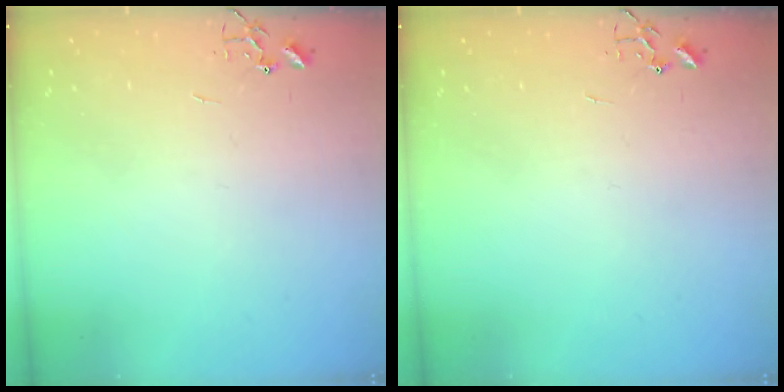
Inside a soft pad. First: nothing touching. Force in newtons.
{"total": 0.0}